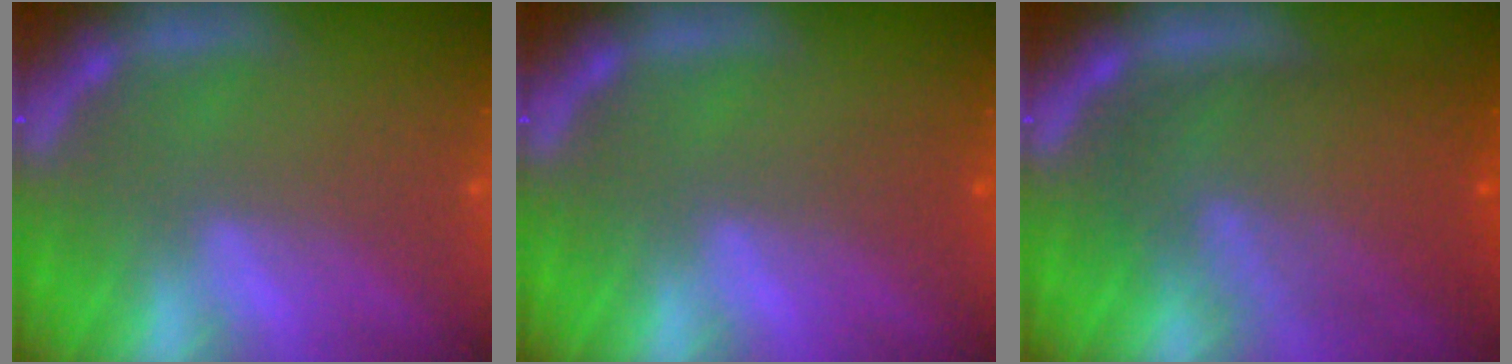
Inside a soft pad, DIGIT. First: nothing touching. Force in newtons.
{"total": 1.0}
{"total": 9.6}